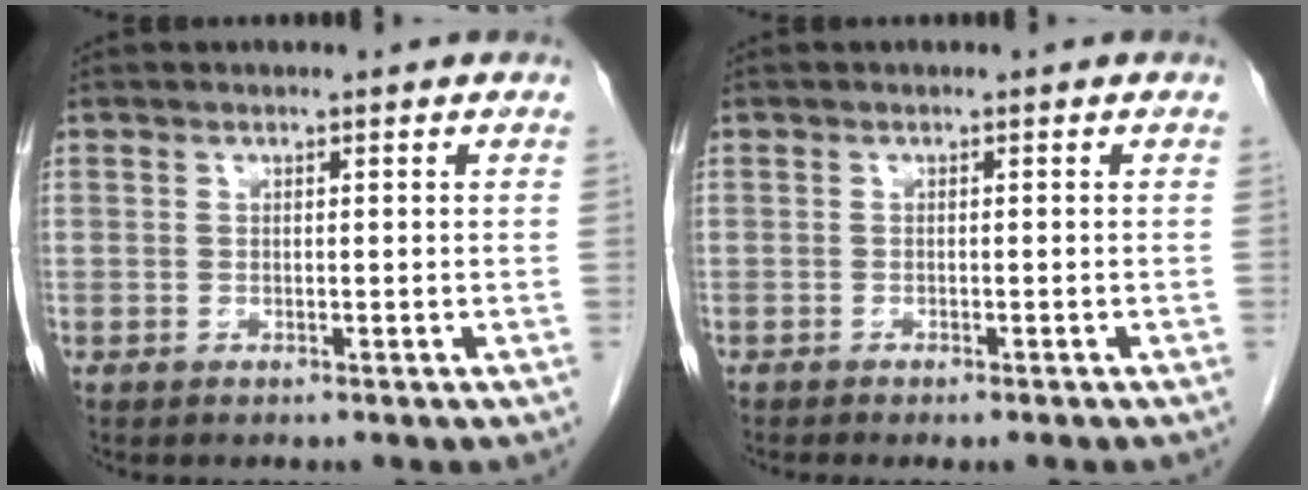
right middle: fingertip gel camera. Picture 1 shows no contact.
{"total": 3.5, "force": [-3.1, 0.4, 1.7], "torque": [-0.018, -0.006, -0.040]}